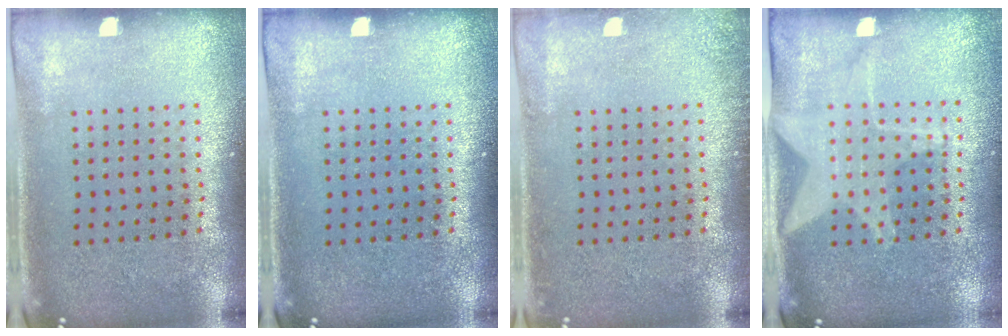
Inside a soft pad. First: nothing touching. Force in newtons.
{"total": 0.0}
{"total": 1.1, "press": 1.1, "slide": 0.1}
{"total": 1.6, "press": 1.5, "slide": 0.6}